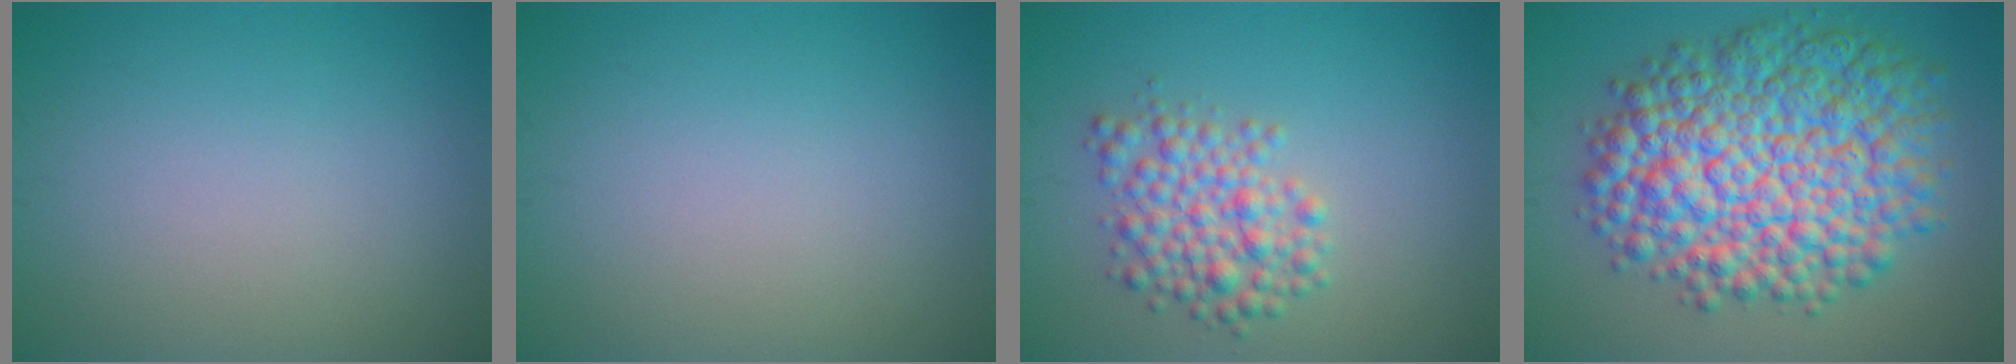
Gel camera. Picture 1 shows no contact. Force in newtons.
{"total": 0.0}
{"total": 4.0, "press": 4.0, "slide": 0.1}
{"total": 12.6, "press": 12.6, "slide": 0.3}